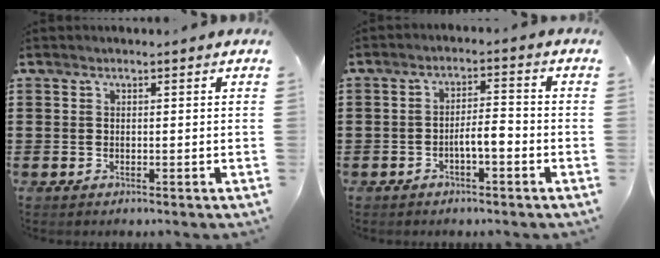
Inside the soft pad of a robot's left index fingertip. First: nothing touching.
{"total": 3.8, "force": [-1.8, 1.0, 3.1], "torque": [-0.064, 0.006, -0.038]}